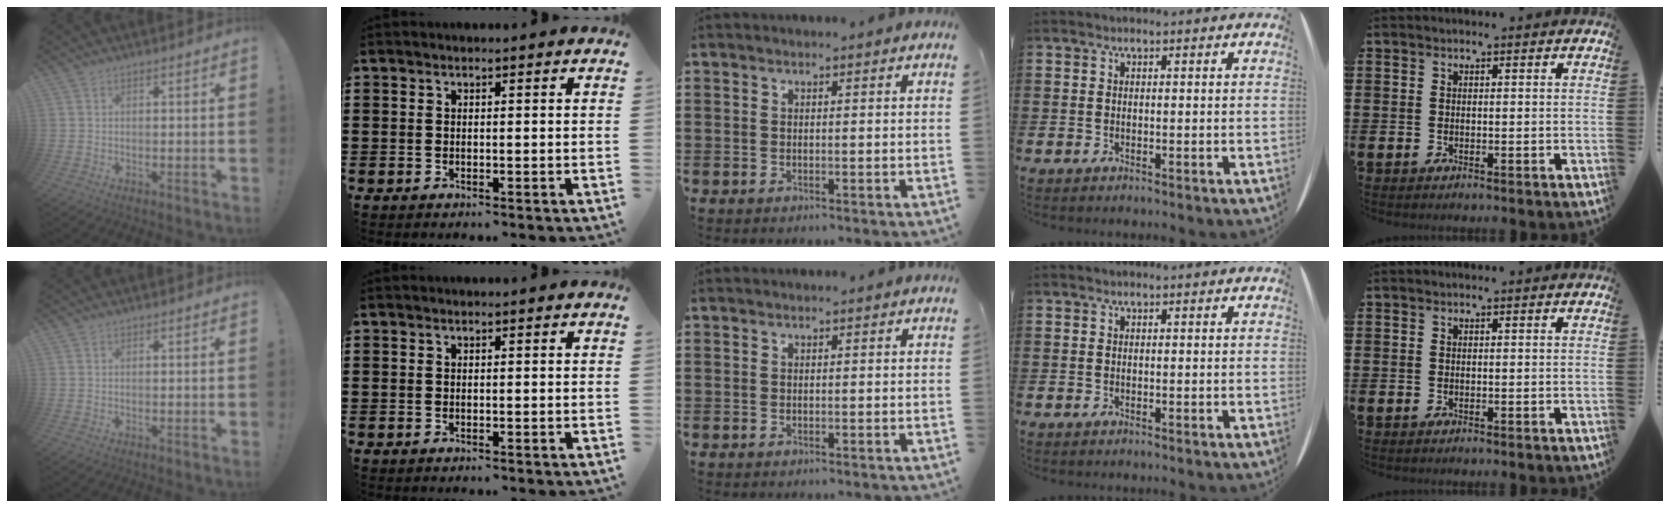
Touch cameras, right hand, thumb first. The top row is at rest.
{}